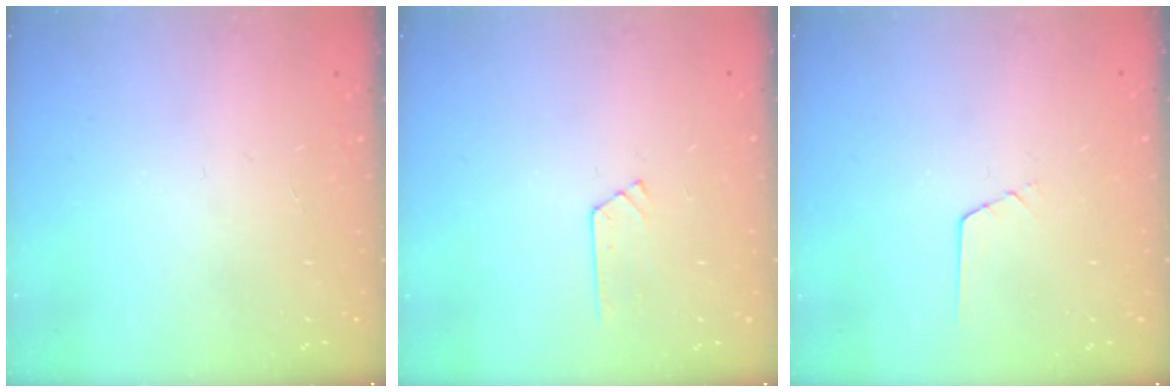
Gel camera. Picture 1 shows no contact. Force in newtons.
{"total": 5.2, "press": 5.2, "slide": 0.5}
{"total": 0.6, "press": 0.5, "slide": 0.2}